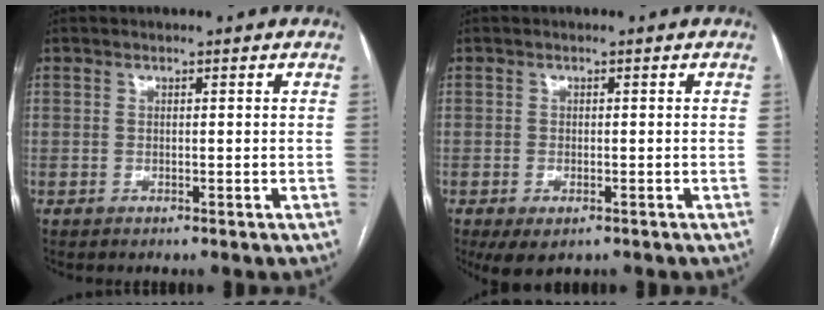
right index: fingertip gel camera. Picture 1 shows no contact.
{"total": 3.6, "force": [-2.0, 1.7, 2.5], "torque": [-0.042, -0.006, -0.021]}